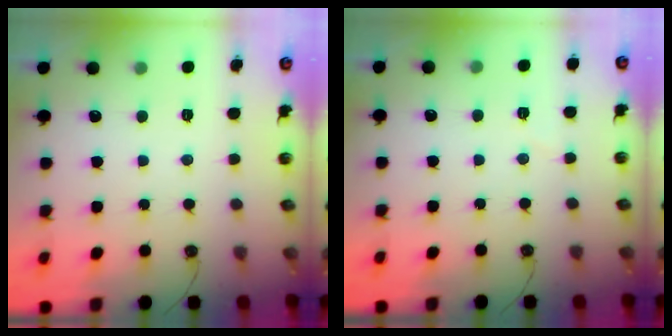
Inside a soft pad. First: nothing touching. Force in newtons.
{"total": 2.9, "press": 2.7, "slide": 1.1}